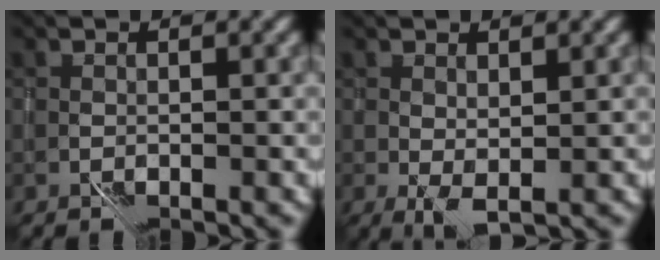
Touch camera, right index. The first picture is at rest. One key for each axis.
{"total": 1.4, "fx": 1.1, "fy": 0.1, "fz": 0.9, "tx": -0.019, "ty": 0.003, "tz": 0.023}